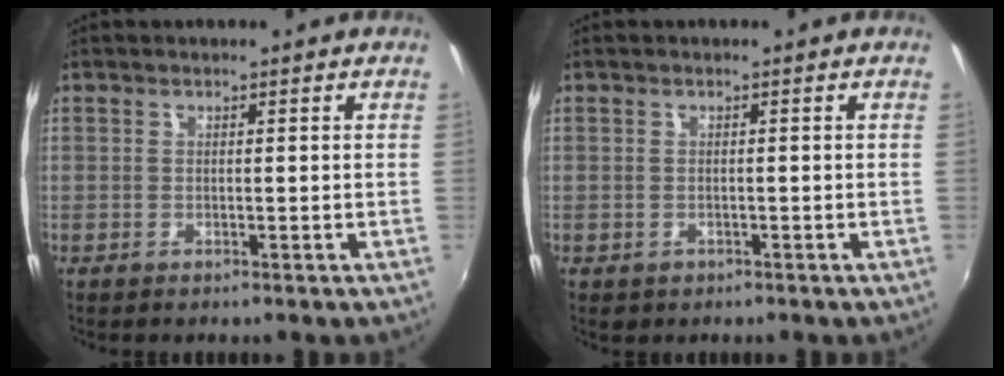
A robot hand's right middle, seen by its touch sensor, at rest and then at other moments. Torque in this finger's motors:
{"motor_torque": [0.24, -0.32, 0.03, 0.01]}